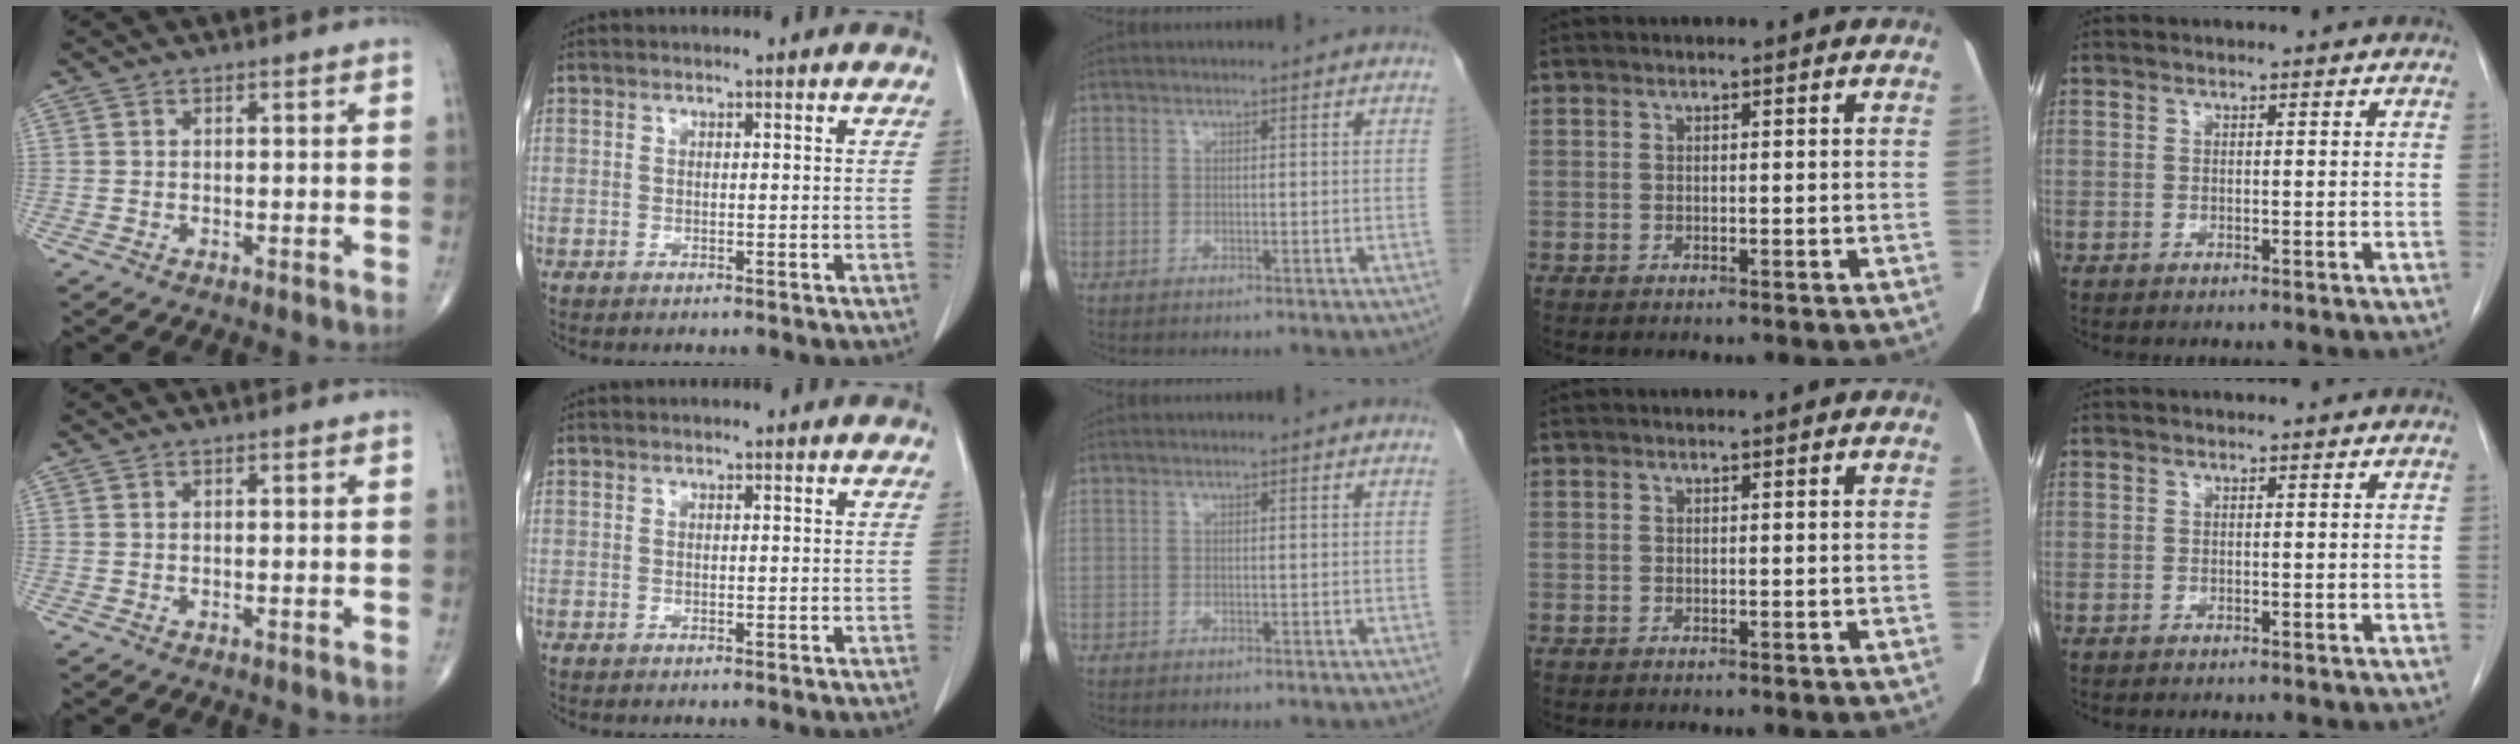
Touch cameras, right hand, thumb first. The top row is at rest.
{}